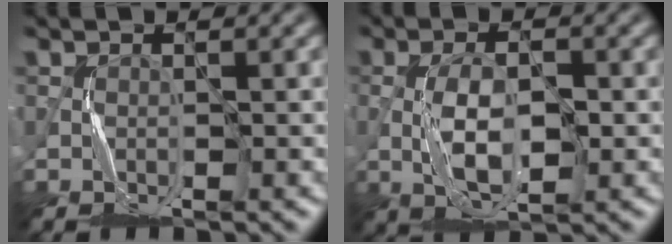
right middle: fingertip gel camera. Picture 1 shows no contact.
{"total": 5.1, "force": [-0.8, 2.2, 4.5], "torque": [-0.095, 0.001, -0.014]}